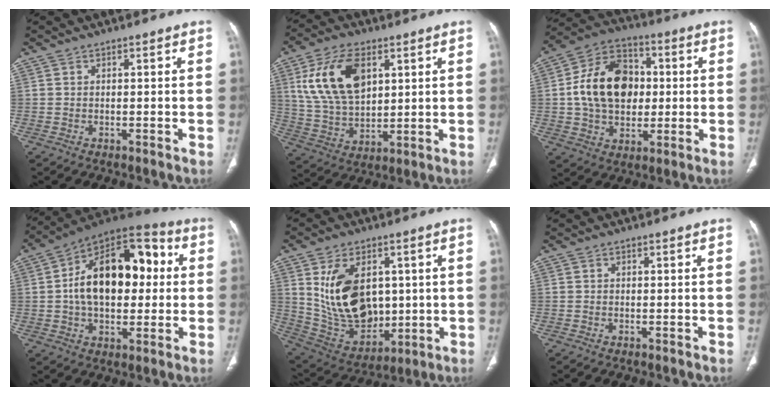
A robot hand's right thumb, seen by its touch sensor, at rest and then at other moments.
{"total": 16.0, "force": [5.7, 9.1, 11.8], "torque": [-0.213, -0.015, 0.119]}
{"total": 17.7, "force": [1.3, 13.0, 12.0], "torque": [-0.174, 0.020, 0.021]}
{"total": 22.3, "force": [2.1, 13.3, 17.8], "torque": [-0.251, 0.033, 0.027]}
{"total": 18.0, "force": [3.1, 12.2, 13.0], "torque": [-0.189, -0.016, 0.085]}
{"total": 0.0}